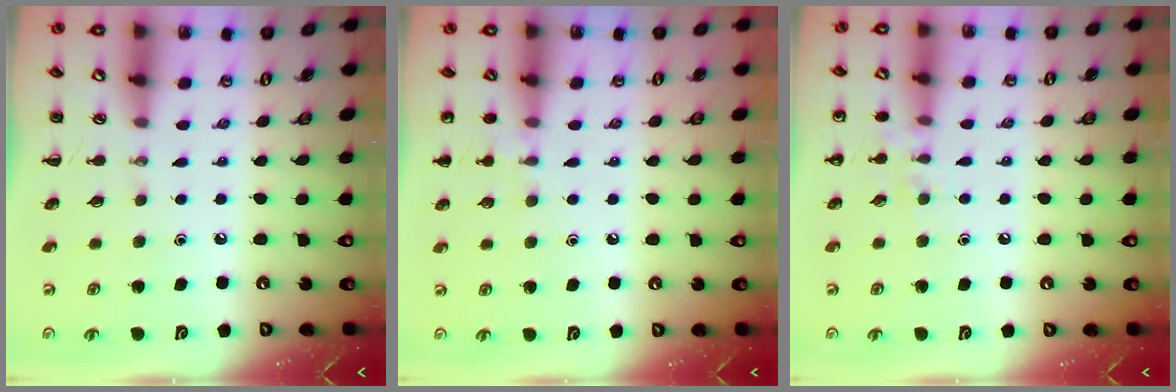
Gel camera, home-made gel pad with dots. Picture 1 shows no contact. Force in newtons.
{"total": 6.8, "press": 6.6, "slide": 1.8}
{"total": 6.9, "press": 6.7, "slide": 1.8}